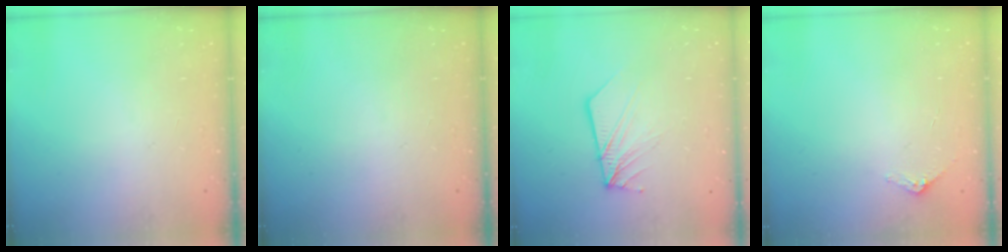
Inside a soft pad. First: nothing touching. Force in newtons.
{"total": 0.0}
{"total": 9.3, "press": 9.2, "slide": 1.3}
{"total": 2.9, "press": 2.9, "slide": 0.2}